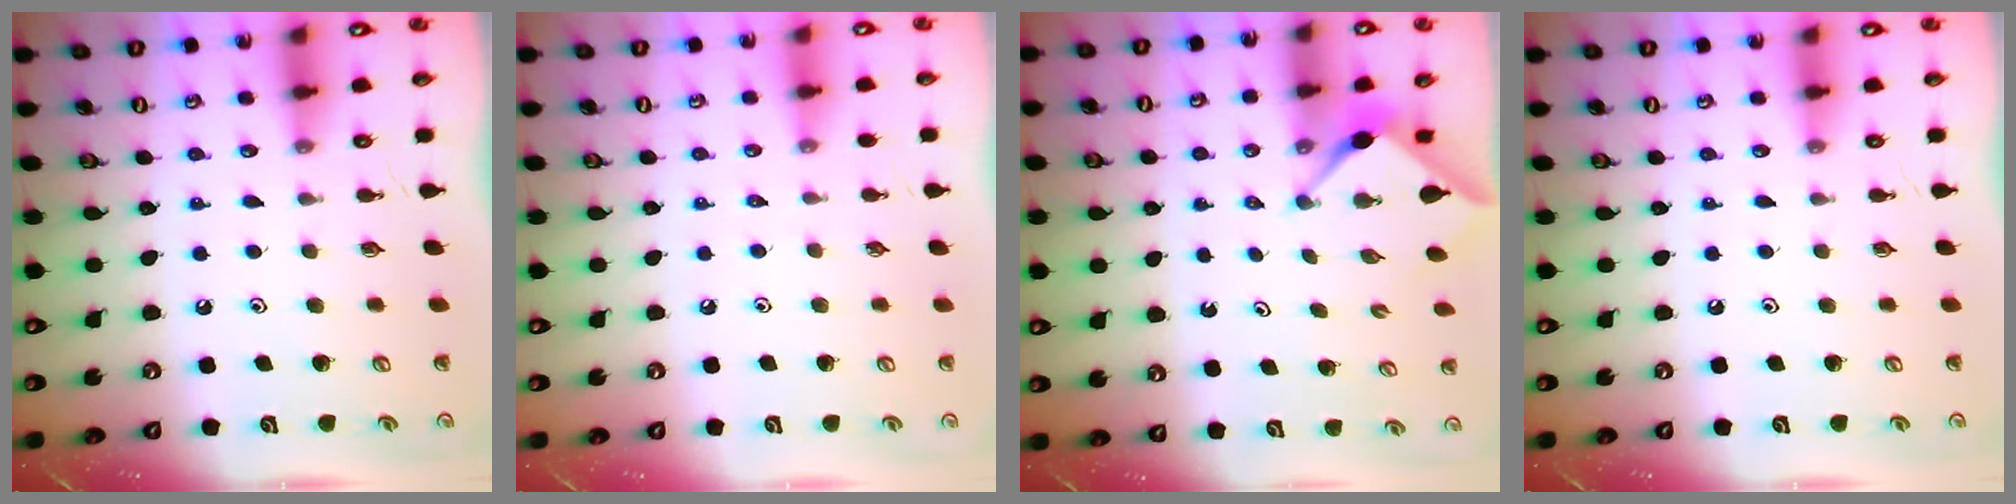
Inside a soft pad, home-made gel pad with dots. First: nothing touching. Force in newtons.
{"total": 2.1, "press": 2.1, "slide": 0.4}
{"total": 3.0, "press": 2.9, "slide": 0.3}
{"total": 0.0}